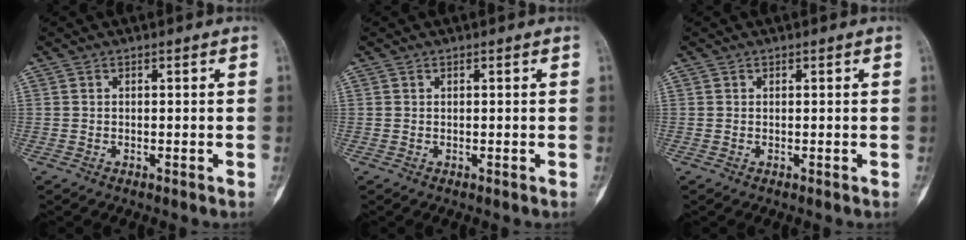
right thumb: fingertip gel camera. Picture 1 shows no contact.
{"total": 0.0}
{"total": 0.0}